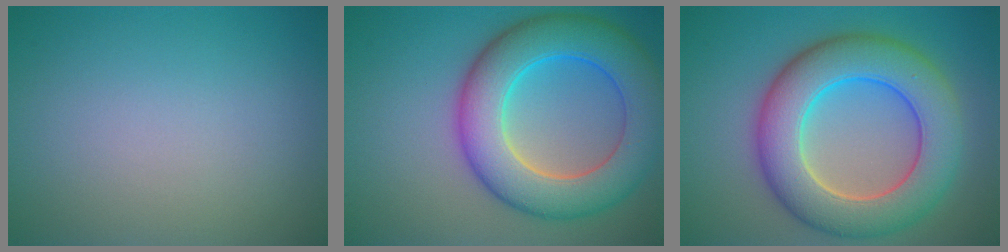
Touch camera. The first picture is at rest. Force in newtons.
{"total": 9.9, "press": 9.9, "slide": 0.2}
{"total": 9.8, "press": 9.8, "slide": 0.6}